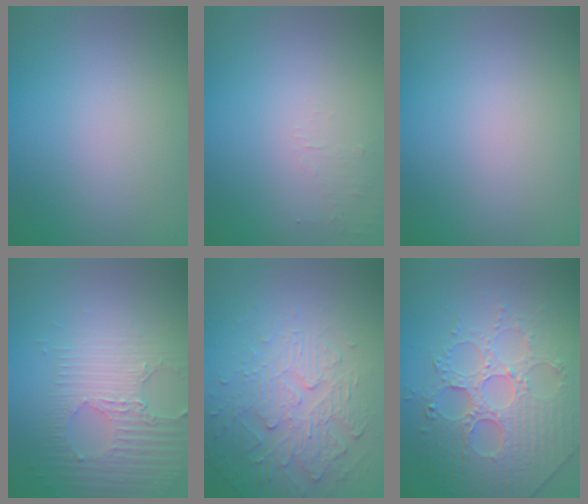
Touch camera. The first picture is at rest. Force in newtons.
{"total": 0.9, "press": 0.9, "slide": 0.1}
{"total": 0.0}
{"total": 3.5, "press": 3.4, "slide": 0.9}
{"total": 5.8, "press": 3.5, "slide": 4.7}
{"total": 6.3, "press": 5.6, "slide": 3.0}